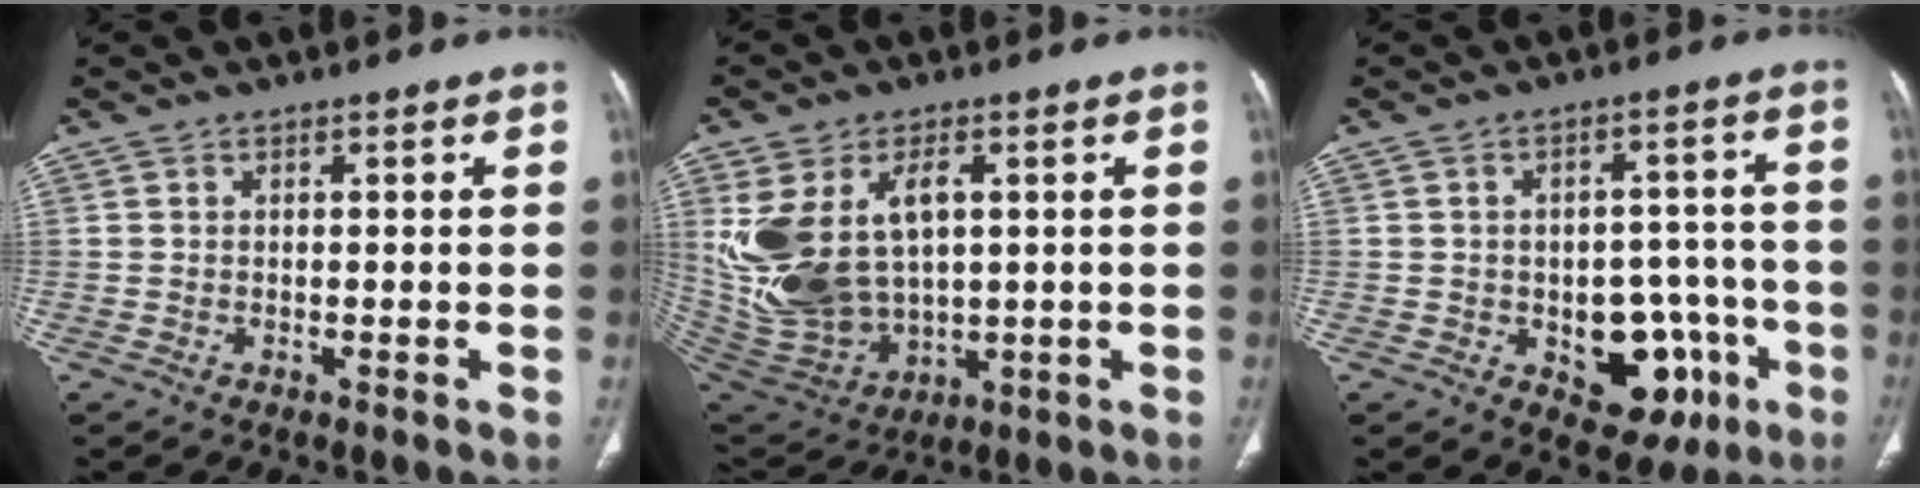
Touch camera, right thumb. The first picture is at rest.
{"total": 18.7, "force": [3.3, 11.8, 14.2], "torque": [-0.291, -0.014, 0.091]}
{"total": 13.0, "force": [-4.4, 8.4, 8.9], "torque": [-0.069, 0.034, -0.045]}